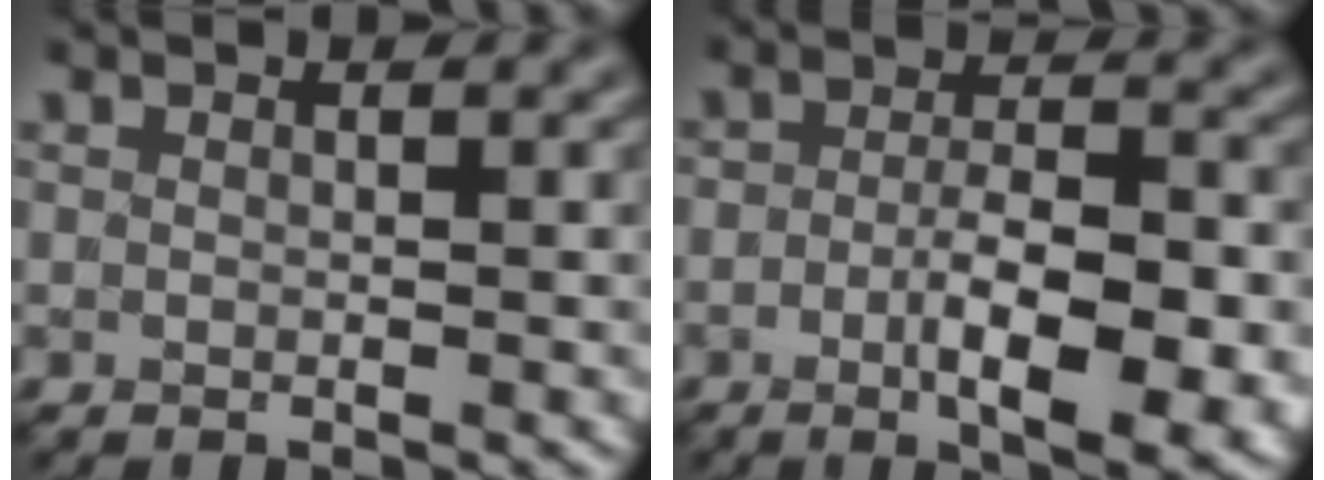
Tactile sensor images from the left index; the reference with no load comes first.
{"total": 7.5, "force": [-2.4, 2.5, 6.6], "torque": [-0.107, -0.005, -0.033]}